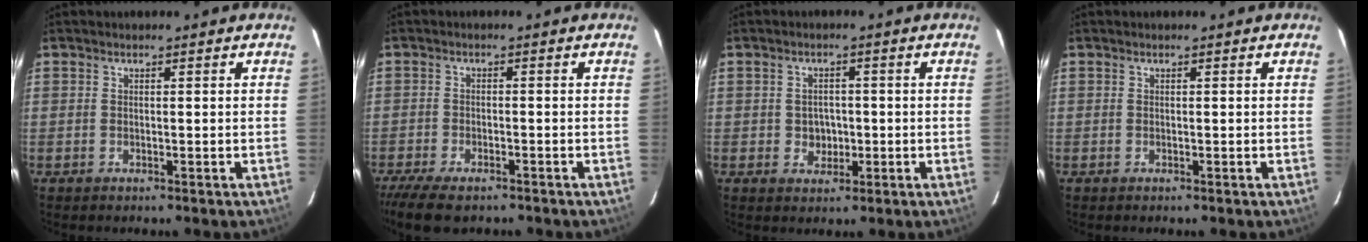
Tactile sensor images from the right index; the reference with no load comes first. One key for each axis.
{"total": 8.8, "fx": -7.0, "fy": 2.9, "fz": 4.5, "tx": -0.115, "ty": -0.029, "tz": -0.125}
{"total": 3.6, "fx": -0.5, "fy": 3.3, "fz": 1.3, "tx": -0.024, "ty": 0.007, "tz": 0.000}
{"total": 0.0}